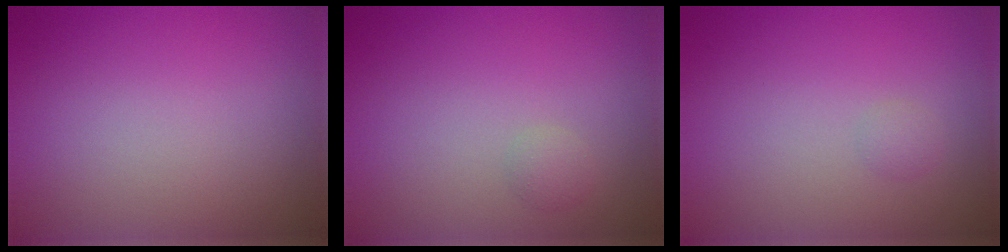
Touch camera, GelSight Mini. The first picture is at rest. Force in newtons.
{"total": 0.8, "press": 0.8, "slide": 0.0}
{"total": 0.7, "press": 0.7, "slide": 0.0}